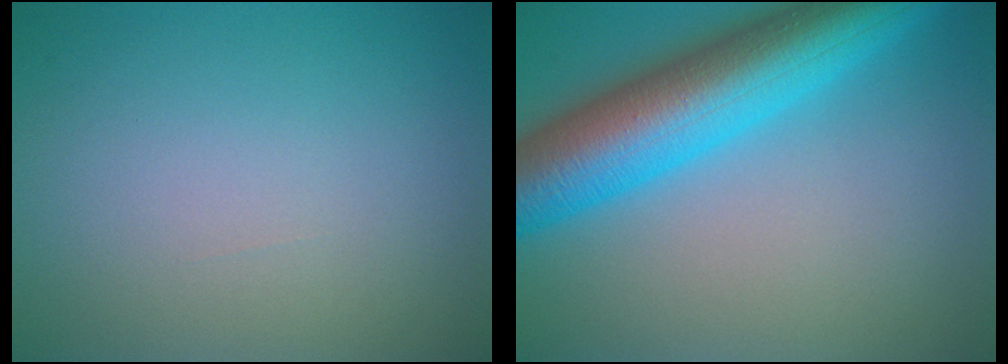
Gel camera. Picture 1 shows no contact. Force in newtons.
{"total": 11.4, "press": 11.4, "slide": 0.5}